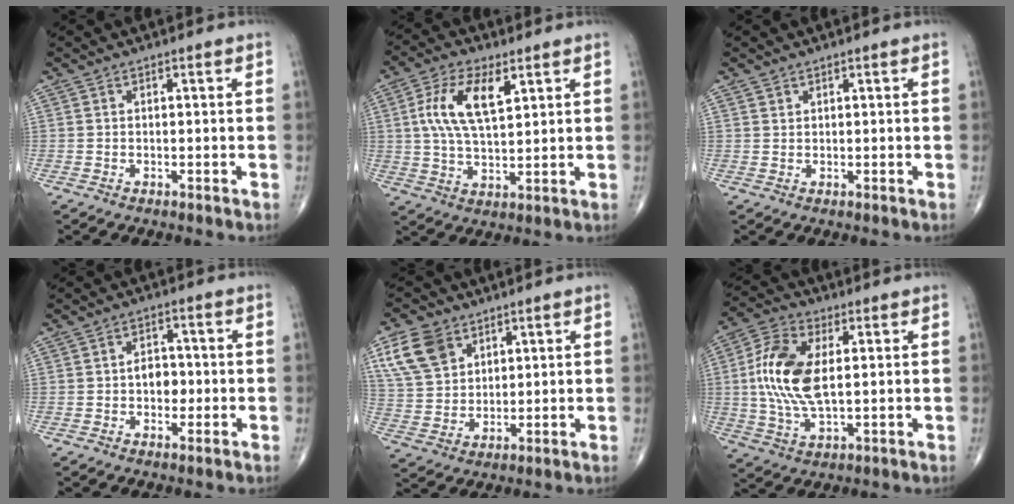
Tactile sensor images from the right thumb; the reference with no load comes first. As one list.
[{"total": 11.4, "force": [3.9, 5.2, 9.4], "torque": [-0.180, -0.006, 0.073]}, {"total": 0.8, "force": [0.6, 0.6, 0.1], "torque": [0.010, -0.003, 0.007]}, {"total": 4.5, "force": [-0.6, 3.1, 3.2], "torque": [-0.029, 0.012, -0.013]}, {"total": 10.7, "force": [5.4, 7.5, 5.3], "torque": [-0.089, -0.013, 0.113]}, {"total": 13.7, "force": [1.5, 6.9, 11.7], "torque": [-0.248, 0.003, 0.028]}]